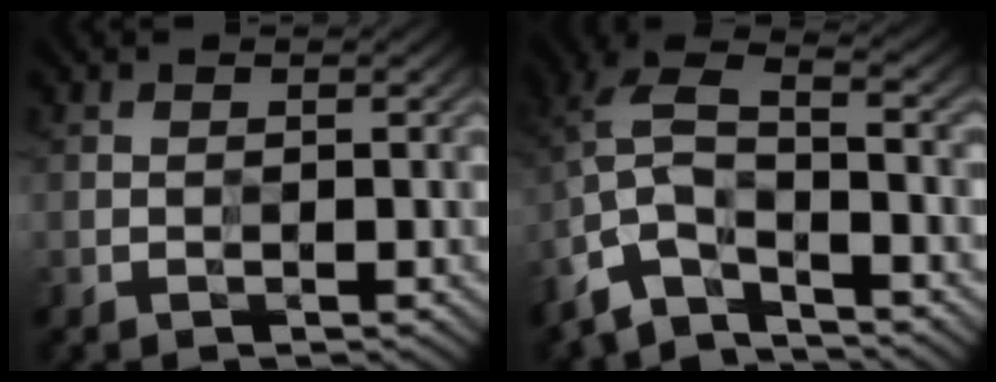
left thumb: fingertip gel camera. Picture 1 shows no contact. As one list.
[{"total": 9.6, "force": [-4.8, 3.4, 7.7], "torque": [-0.159, 0.007, -0.098]}]